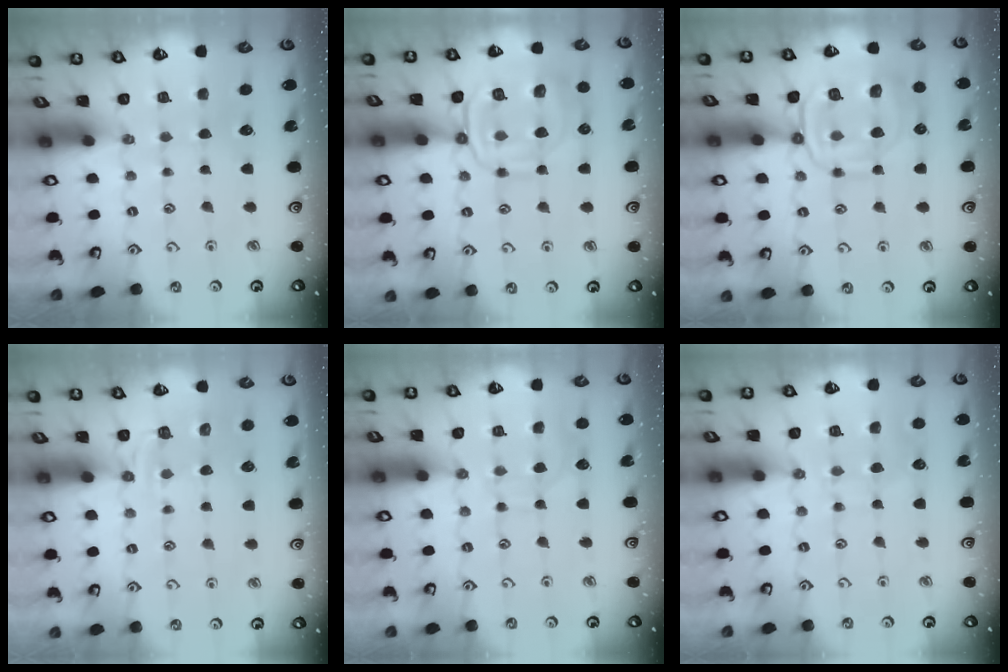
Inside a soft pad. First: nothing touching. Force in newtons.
{"total": 12.6, "press": 12.6, "slide": 1.2}
{"total": 12.6, "press": 12.6, "slide": 1.2}
{"total": 4.2, "press": 3.5, "slide": 2.3}
{"total": 7.8, "press": 7.7, "slide": 0.6}
{"total": 6.8, "press": 6.8, "slide": 0.6}